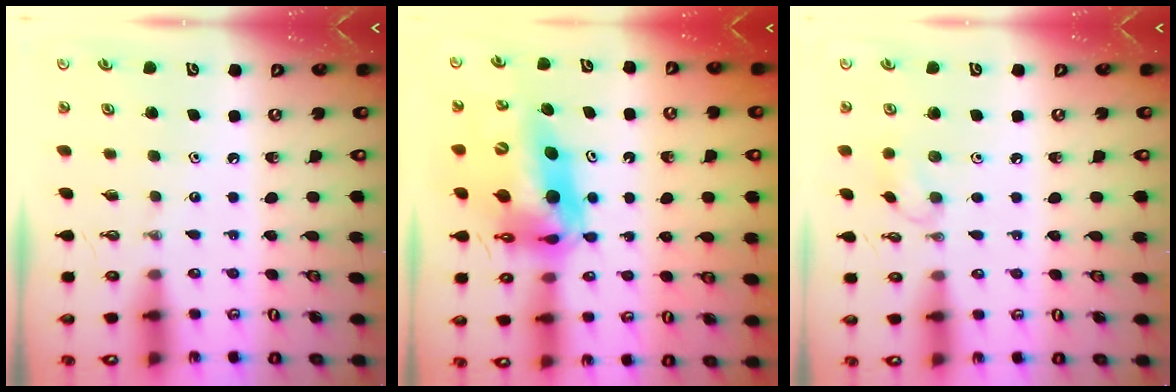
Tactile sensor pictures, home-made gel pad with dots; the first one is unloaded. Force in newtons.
{"total": 15.7, "press": 15.3, "slide": 3.5}
{"total": 6.5, "press": 6.5, "slide": 0.6}